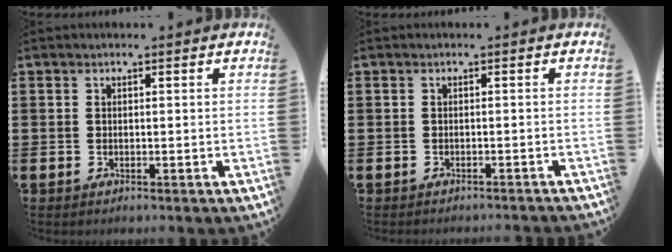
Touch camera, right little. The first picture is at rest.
{"total": 0.8, "force": [-0.8, -0.1, 0.0], "torque": [-0.001, -0.001, -0.016]}